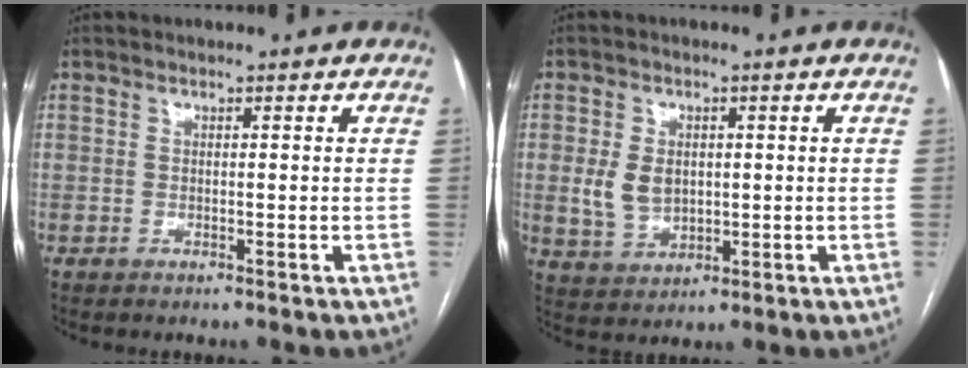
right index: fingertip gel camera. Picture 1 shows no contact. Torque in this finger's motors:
{"motor_torque": [0.33, -0.12, 0.16, 0.08]}